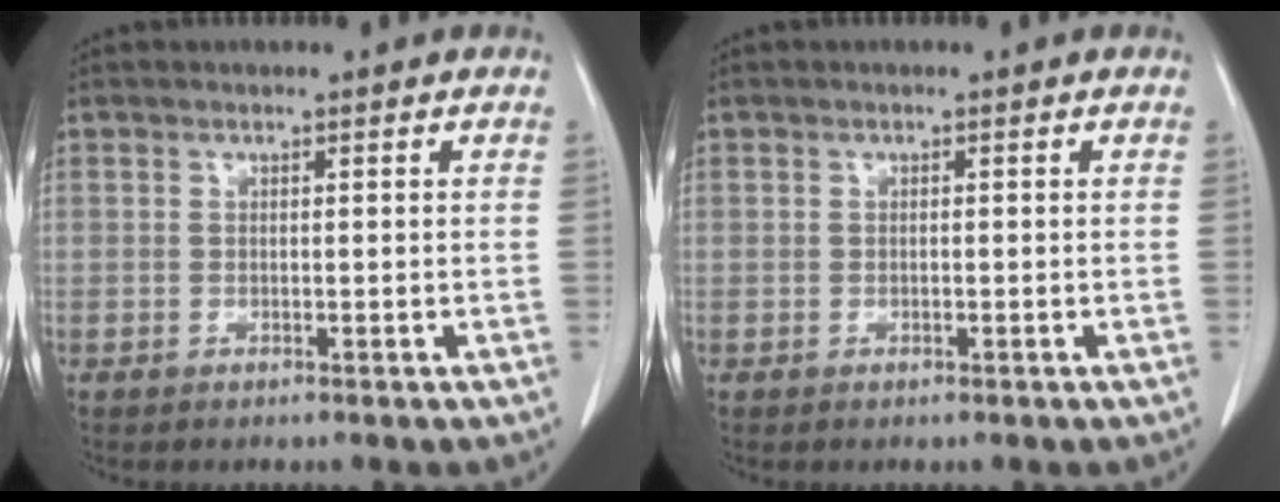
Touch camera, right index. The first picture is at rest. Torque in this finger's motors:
{"motor_torque": [-0.08, 0.03, -0.05, -0.01]}